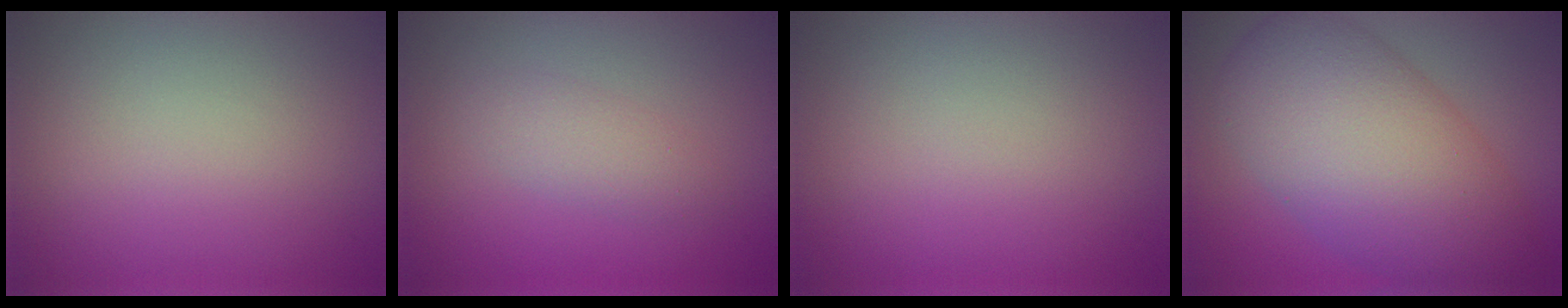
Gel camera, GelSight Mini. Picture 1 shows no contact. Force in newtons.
{"total": 2.0, "press": 2.0, "slide": 0.2}
{"total": 0.0}
{"total": 10.8, "press": 10.8, "slide": 0.3}